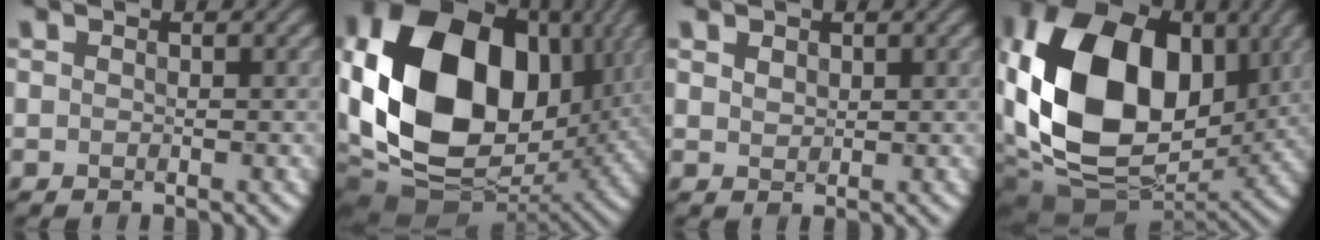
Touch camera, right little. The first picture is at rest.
{"total": 18.6, "force": [1.1, 13.8, 12.5], "torque": [-0.274, -0.022, 0.034]}
{"total": 1.5, "force": [0.7, 1.1, 0.8], "torque": [-0.020, -0.001, 0.015]}
{"total": 16.7, "force": [0.9, 12.0, 11.5], "torque": [-0.240, -0.018, 0.018]}